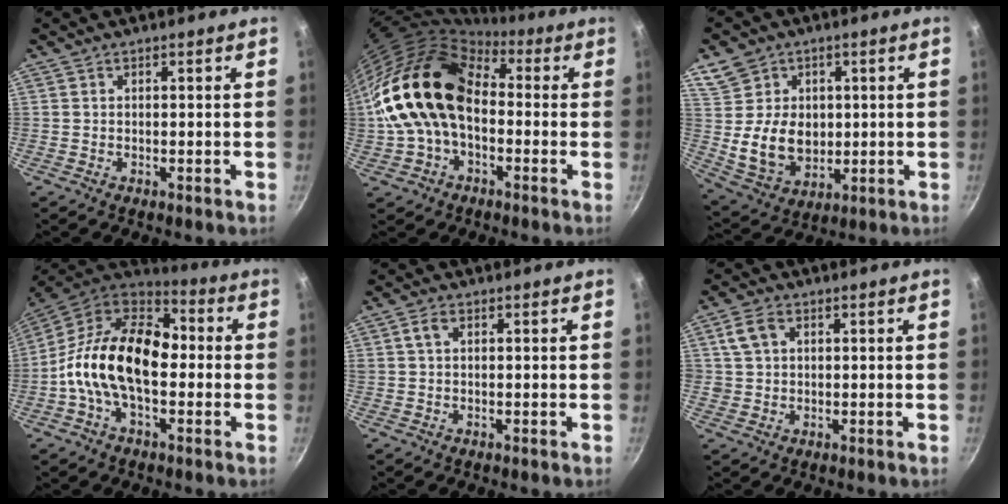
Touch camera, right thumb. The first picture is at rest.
{"total": 19.7, "force": [-0.4, 13.7, 14.2], "torque": [-0.249, 0.050, -0.019]}
{"total": 12.0, "force": [2.1, 10.1, 6.1], "torque": [-0.085, -0.024, 0.053]}
{"total": 19.8, "force": [-1.2, 12.0, 15.7], "torque": [-0.245, 0.038, -0.044]}
{"total": 2.2, "force": [0.7, 1.3, 1.7], "torque": [-0.029, 0.006, 0.015]}
{"total": 4.8, "force": [1.6, 3.6, 2.8], "torque": [-0.041, 0.003, 0.030]}